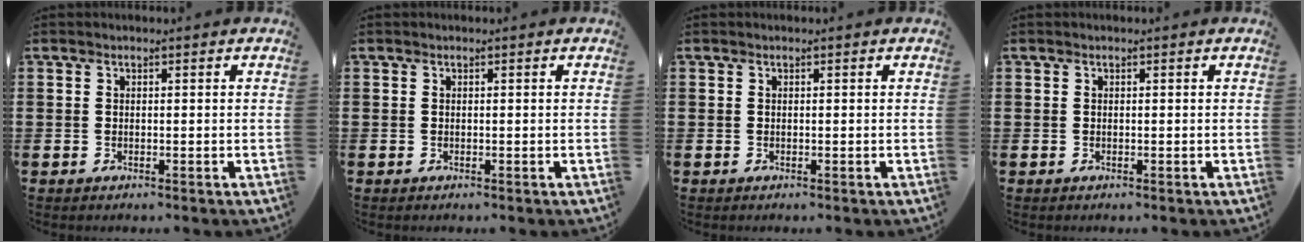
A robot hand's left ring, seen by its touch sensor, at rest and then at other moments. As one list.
[{"total": 0.0}, {"total": 0.0}, {"total": 0.0}]